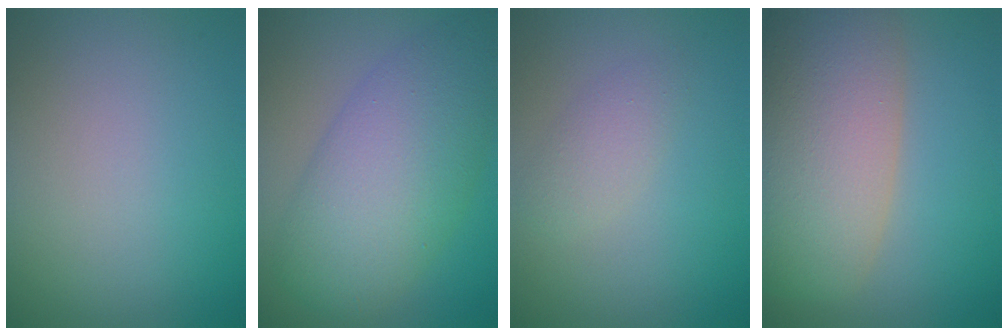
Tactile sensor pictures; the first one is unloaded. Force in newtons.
{"total": 8.9, "press": 8.9, "slide": 0.0}
{"total": 1.9, "press": 1.9, "slide": 0.1}
{"total": 10.6, "press": 10.6, "slide": 0.8}